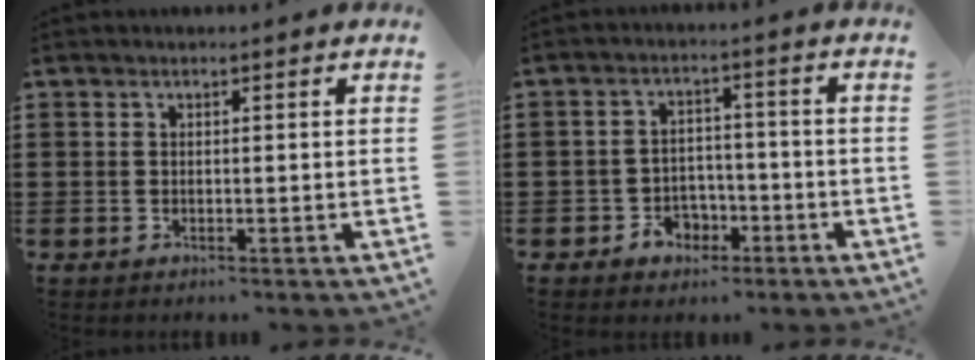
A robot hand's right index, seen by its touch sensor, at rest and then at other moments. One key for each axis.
{"total": 3.8, "fx": -2.2, "fy": 3.0, "fz": 0.9, "tx": -0.024, "ty": 0.010, "tz": -0.044}